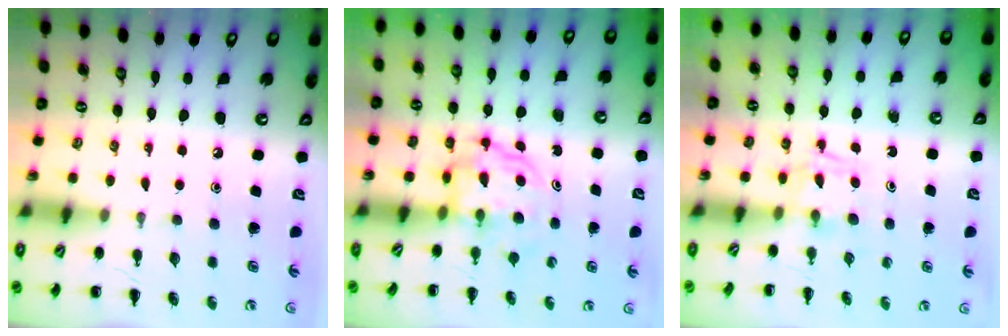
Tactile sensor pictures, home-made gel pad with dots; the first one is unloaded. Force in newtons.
{"total": 3.9, "press": 3.9, "slide": 0.2}
{"total": 2.7, "press": 2.4, "slide": 1.1}